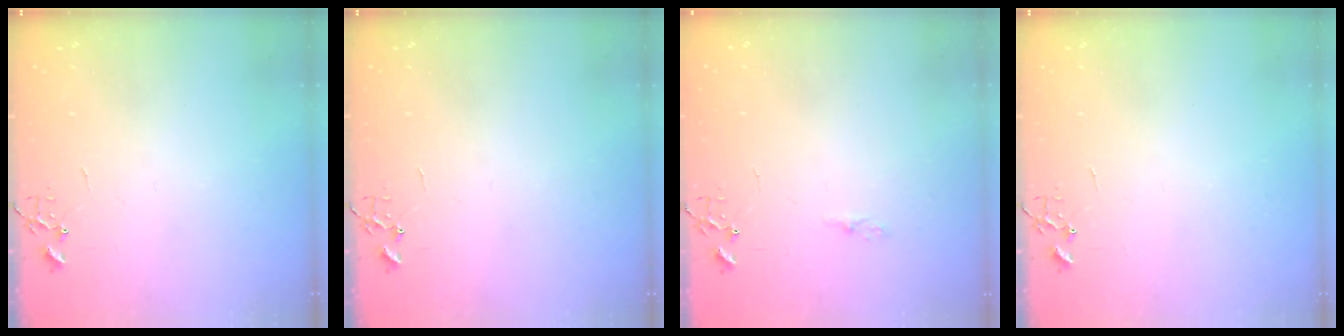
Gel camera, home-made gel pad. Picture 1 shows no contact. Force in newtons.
{"total": 0.0}
{"total": 3.3, "press": 3.3, "slide": 0.4}
{"total": 0.0}